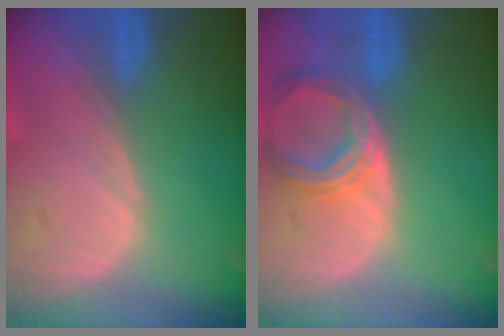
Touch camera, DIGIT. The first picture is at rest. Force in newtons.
{"total": 6.9, "press": 6.3, "slide": 2.8}